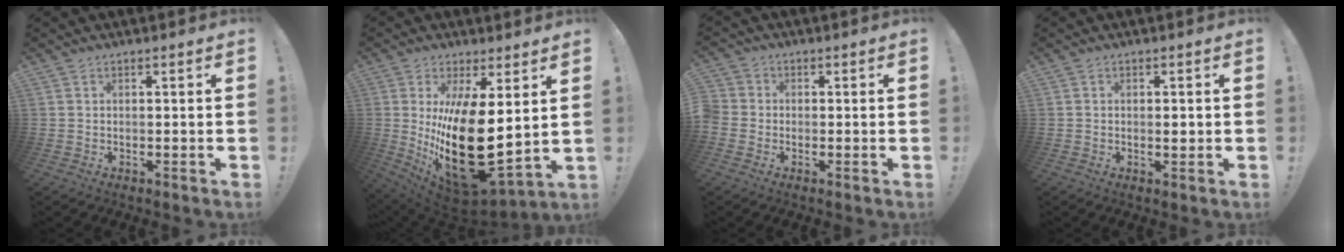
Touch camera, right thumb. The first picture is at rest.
{"total": 25.9, "force": [0.8, 11.5, 23.2], "torque": [-0.413, -0.043, 0.042]}
{"total": 3.2, "force": [-1.3, 2.6, 1.3], "torque": [-0.028, 0.008, -0.023]}
{"total": 1.2, "force": [-0.1, 0.6, 1.1], "torque": [-0.003, -0.004, -0.006]}